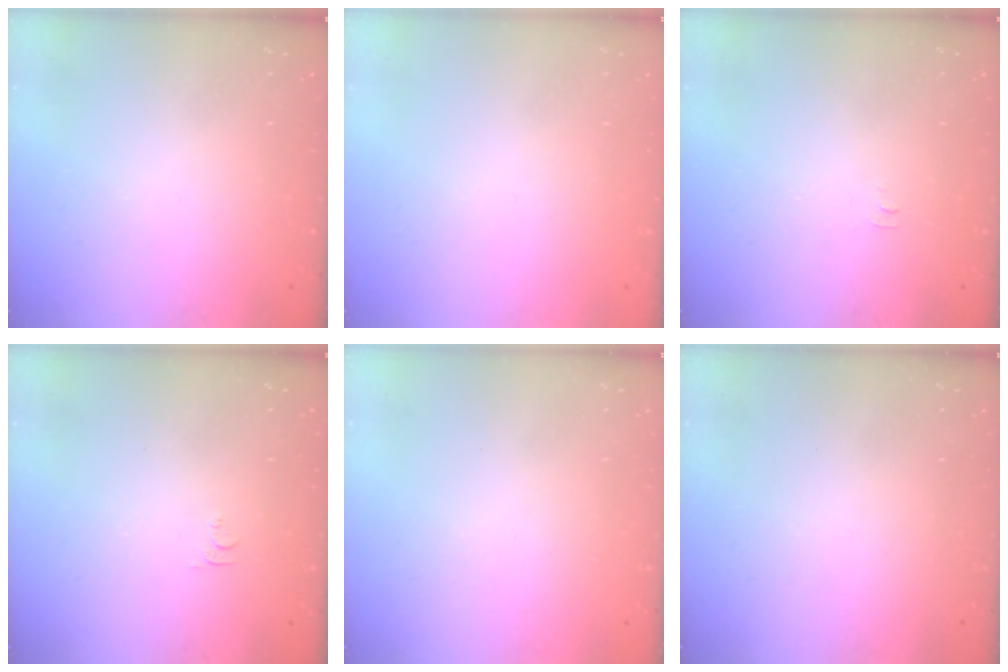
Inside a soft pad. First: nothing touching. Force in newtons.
{"total": 1.5, "press": 1.5, "slide": 0.1}
{"total": 4.6, "press": 4.5, "slide": 0.6}
{"total": 4.6, "press": 4.6, "slide": 0.6}
{"total": 1.6, "press": 1.6, "slide": 0.1}
{"total": 1.6, "press": 1.6, "slide": 0.1}